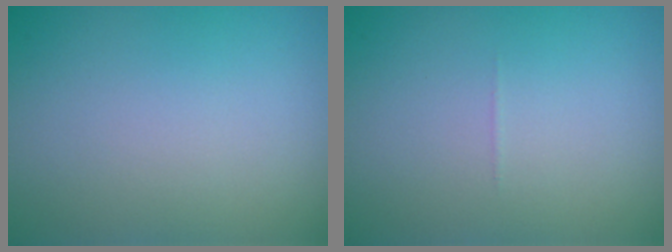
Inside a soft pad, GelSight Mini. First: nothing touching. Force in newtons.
{"total": 0.0}